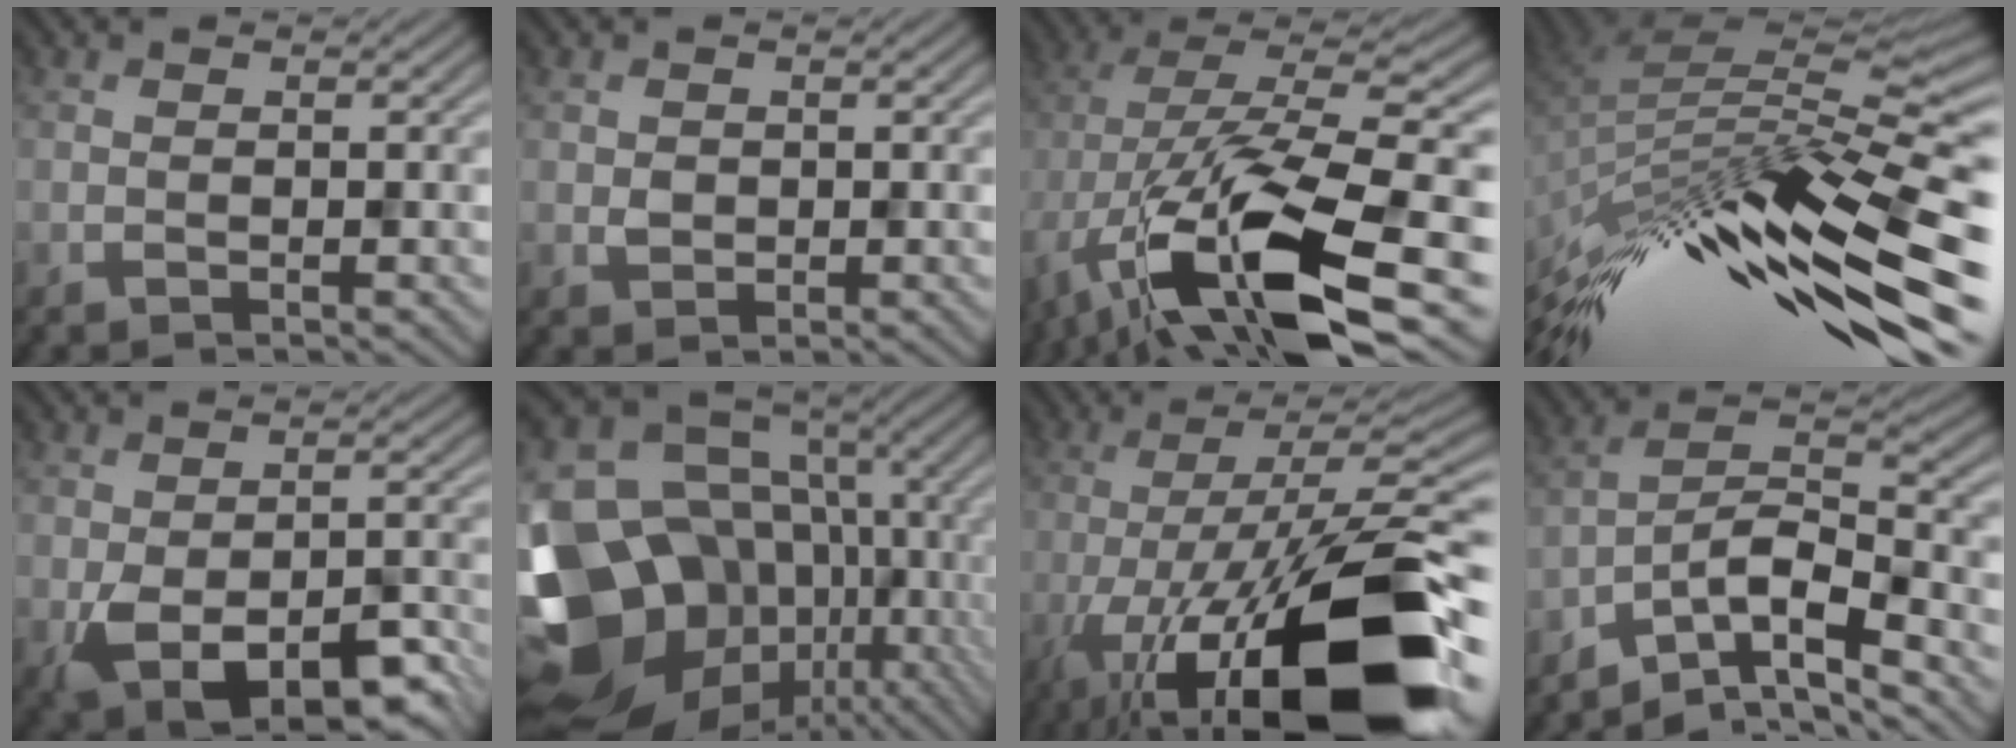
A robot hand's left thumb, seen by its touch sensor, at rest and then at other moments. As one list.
[{"total": 1.0, "force": [0.2, 0.8, -0.5], "torque": [0.003, -0.007, 0.011]}, {"total": 15.3, "force": [-5.8, 6.6, 12.6], "torque": [-0.266, -0.010, -0.092]}, {"total": 15.3, "force": [-8.9, 4.1, 11.8], "torque": [-0.242, 0.010, -0.150]}, {"total": 8.2, "force": [-3.7, 4.5, 5.7], "torque": [-0.107, -0.028, -0.039]}, {"total": 19.0, "force": [-3.4, 15.2, 10.8], "torque": [-0.265, -0.006, -0.011]}, {"total": 19.7, "force": [-10.3, 6.1, 15.6], "torque": [-0.270, -0.016, -0.159]}, {"total": 9.3, "force": [-7.4, 2.5, 5.0], "torque": [-0.095, 0.000, -0.135]}]